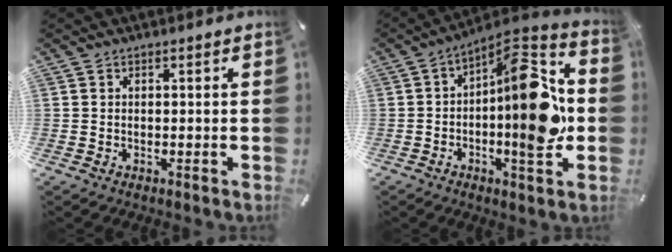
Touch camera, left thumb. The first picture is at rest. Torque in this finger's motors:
{"motor_torque": [1.71, 3.29, 2.06, -0.05, 0.55]}